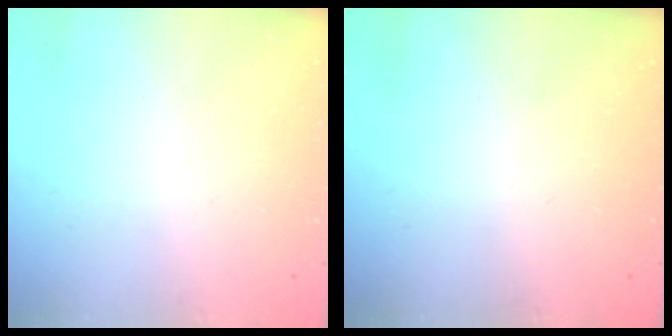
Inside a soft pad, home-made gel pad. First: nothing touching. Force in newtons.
{"total": 0.0}